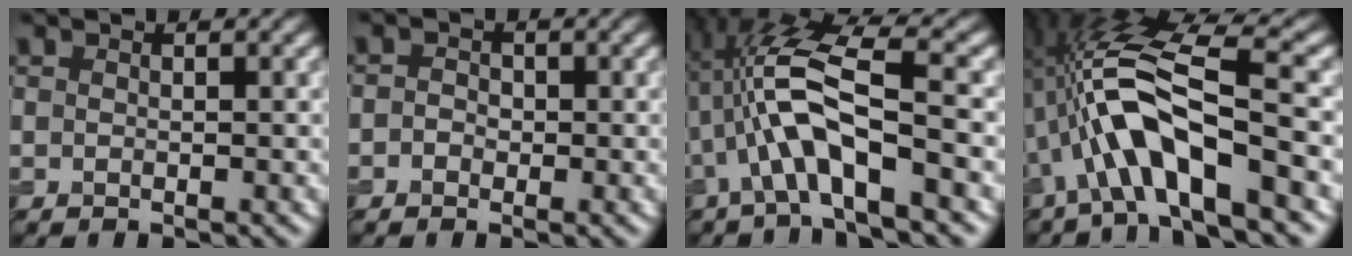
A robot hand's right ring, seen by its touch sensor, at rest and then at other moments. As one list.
[{"total": 1.0, "force": [-0.4, 0.9, 0.2], "torque": [0.004, 0.004, -0.018]}, {"total": 7.7, "force": [-1.2, 2.2, 7.3], "torque": [-0.149, 0.019, -0.027]}, {"total": 8.8, "force": [-1.5, 2.7, 8.2], "torque": [-0.156, 0.019, -0.029]}]